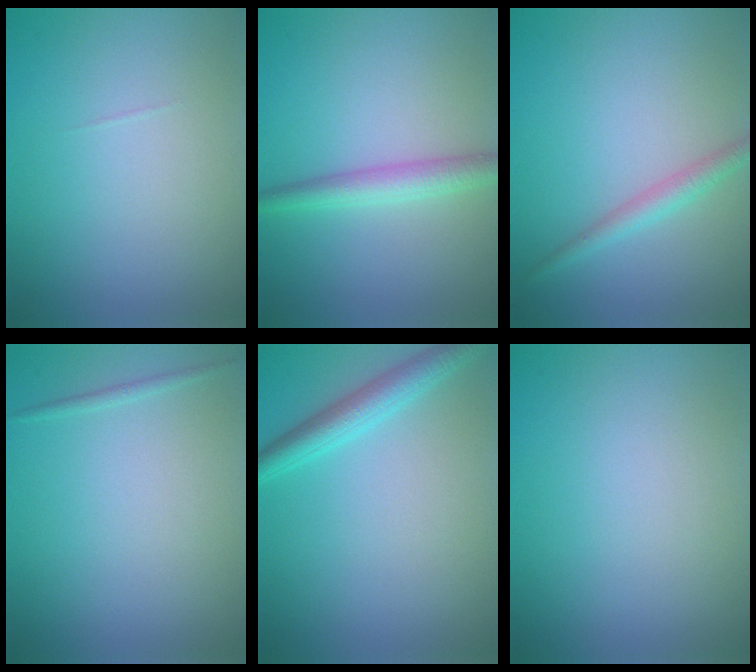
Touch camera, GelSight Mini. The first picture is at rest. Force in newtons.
{"total": 2.8, "press": 2.8, "slide": 0.1}
{"total": 1.9, "press": 1.9, "slide": 0.0}
{"total": 0.6, "press": 0.6, "slide": 0.1}
{"total": 3.0, "press": 3.0, "slide": 0.1}
{"total": 0.0}